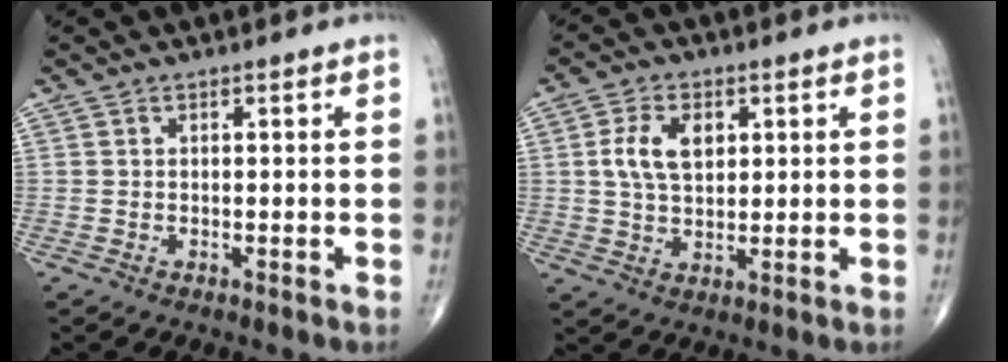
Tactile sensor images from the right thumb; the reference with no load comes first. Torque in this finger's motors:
{"motor_torque": [0.05, 0.06, 0.28, 0.02, 0.11]}